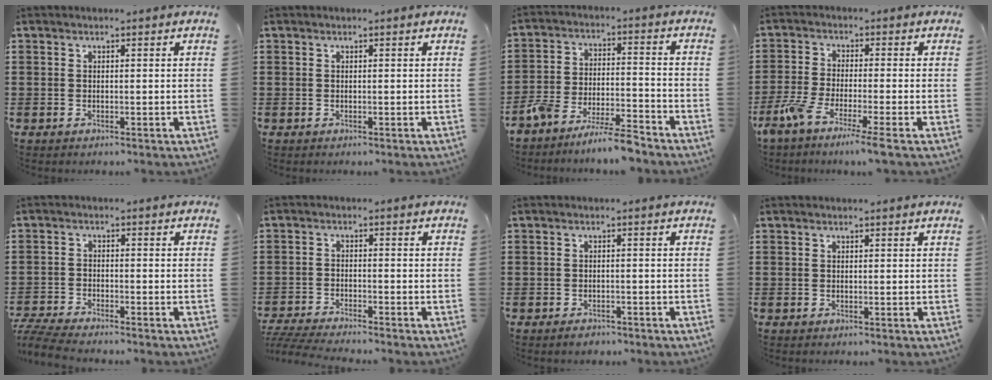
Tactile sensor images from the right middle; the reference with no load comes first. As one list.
[{"total": 0.0}, {"total": 7.6, "force": [-7.4, 0.3, 1.8], "torque": [-0.035, 0.010, -0.143]}, {"total": 5.4, "force": [-4.2, -0.4, 3.4], "torque": [-0.092, -0.026, -0.087]}, {"total": 4.2, "force": [-4.1, 0.0, 0.9], "torque": [-0.036, -0.007, -0.088]}, {"total": 4.0, "force": [-3.9, -0.2, 0.9], "torque": [-0.029, -0.008, -0.083]}, {"total": 1.2, "force": [-1.2, 0.3, 0.1], "torque": [-0.007, 0.000, -0.024]}, {"total": 0.0}]